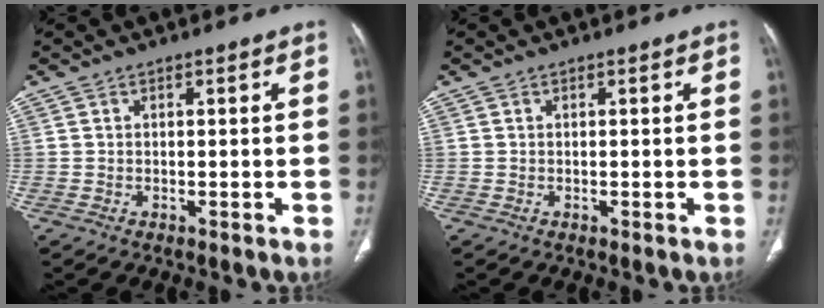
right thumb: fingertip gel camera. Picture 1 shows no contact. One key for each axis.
{"total": 0.0}